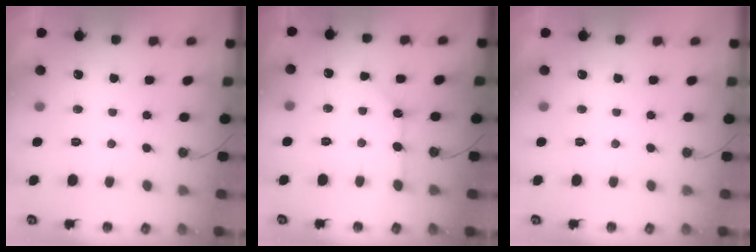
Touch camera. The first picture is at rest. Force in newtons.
{"total": 2.7, "press": 2.6, "slide": 0.3}
{"total": 0.0}